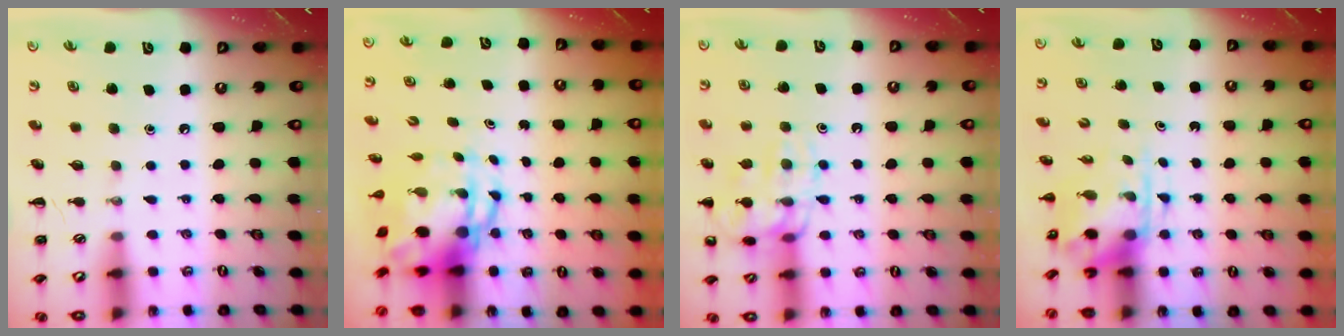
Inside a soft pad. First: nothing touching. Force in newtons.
{"total": 6.6, "press": 6.3, "slide": 2.1}
{"total": 14.1, "press": 14.1, "slide": 1.1}
{"total": 3.9, "press": 3.8, "slide": 0.6}